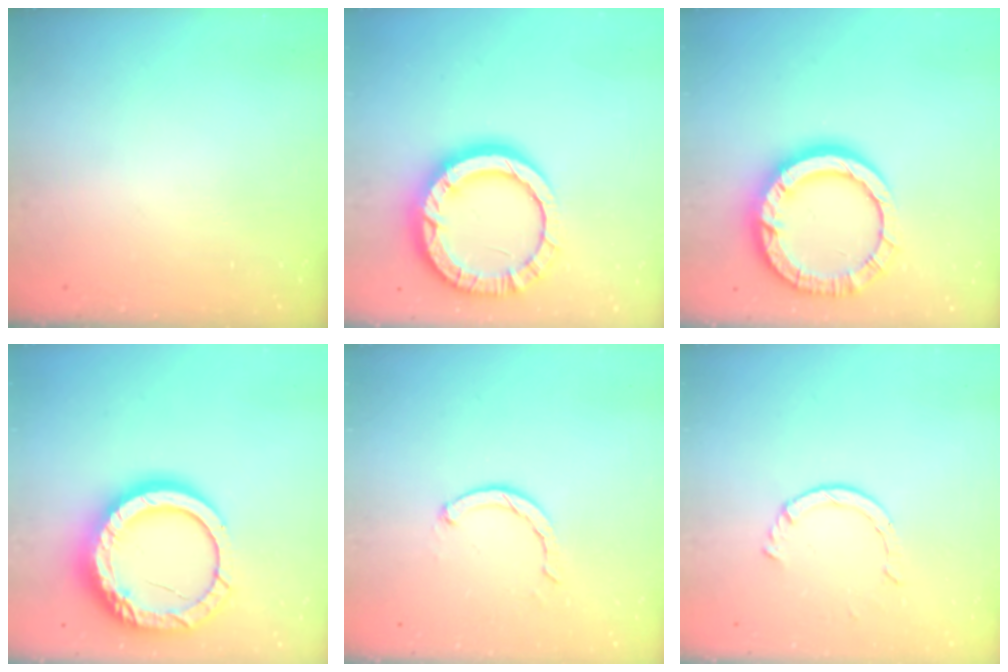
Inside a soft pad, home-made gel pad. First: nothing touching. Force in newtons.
{"total": 17.2, "press": 17.1, "slide": 1.9}
{"total": 15.9, "press": 15.8, "slide": 2.2}
{"total": 20.9, "press": 20.8, "slide": 2.6}
{"total": 2.3, "press": 2.3, "slide": 0.3}
{"total": 2.3, "press": 2.3, "slide": 0.2}